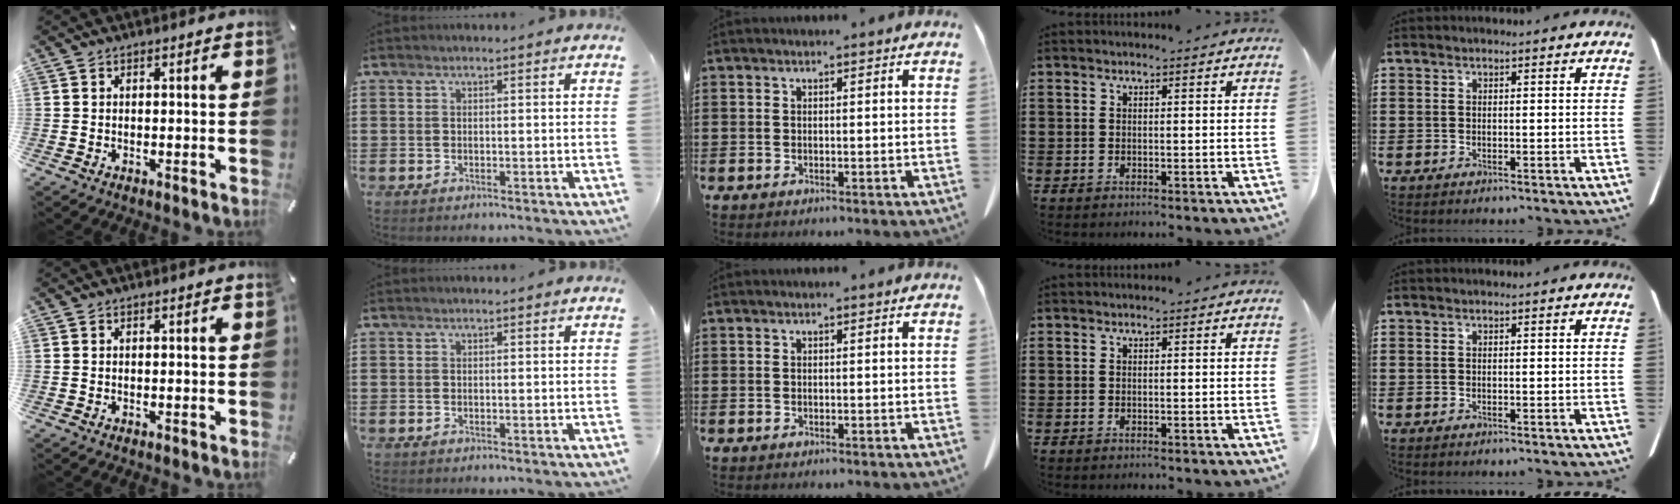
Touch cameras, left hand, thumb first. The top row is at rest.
{}